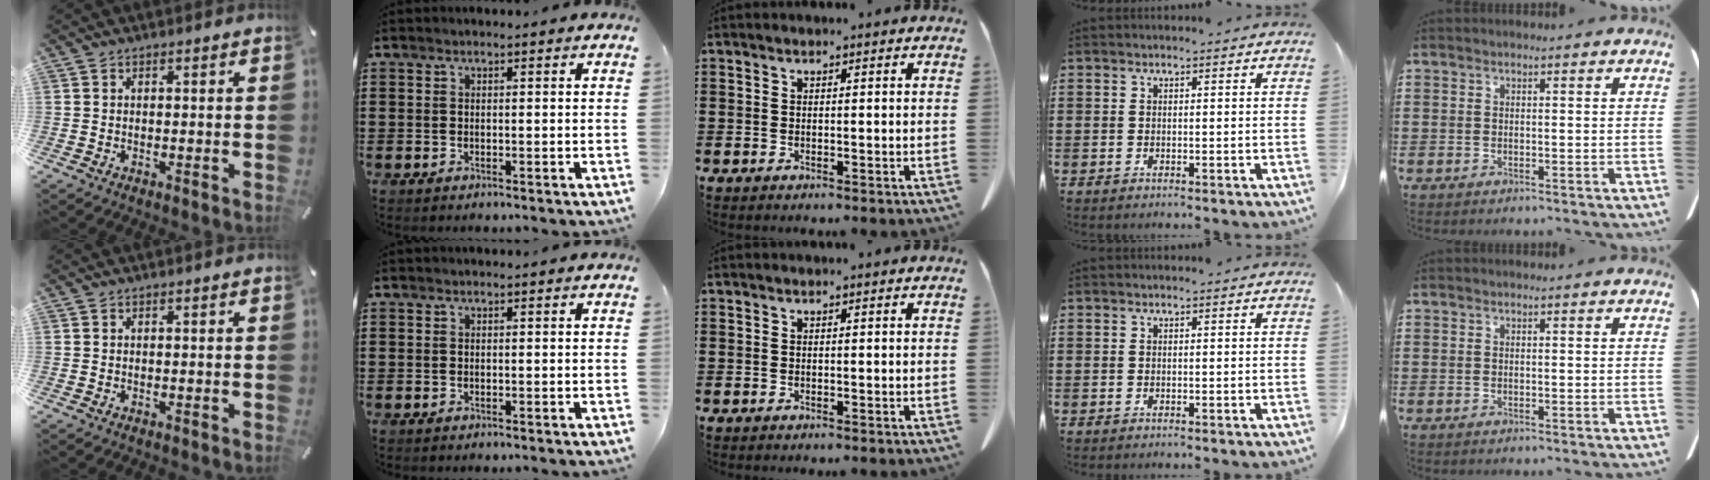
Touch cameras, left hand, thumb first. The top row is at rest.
{}